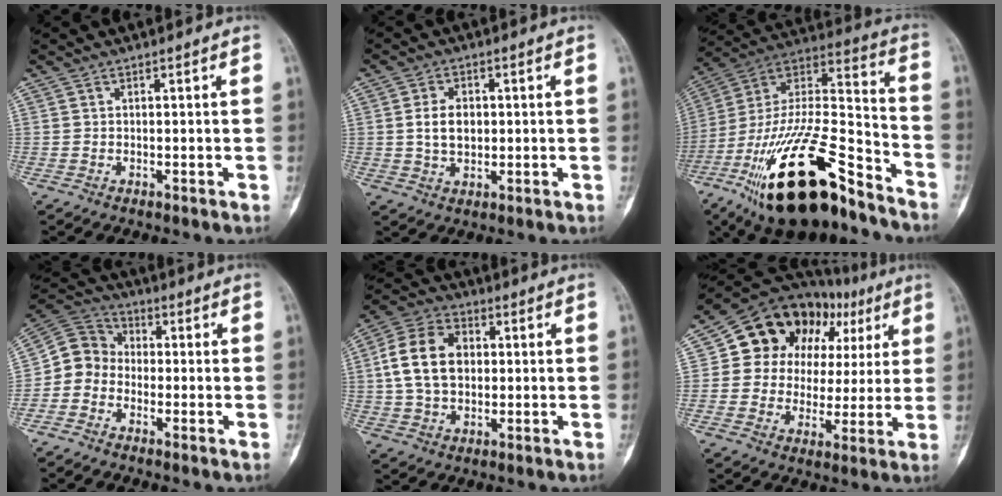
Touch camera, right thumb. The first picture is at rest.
{"total": 7.8, "force": [0.6, 5.3, 5.7], "torque": [-0.087, 0.003, 0.015]}
{"total": 30.9, "force": [-18.4, 11.3, 22.1], "torque": [-0.415, 0.060, -0.314]}
{"total": 7.5, "force": [-1.9, 6.6, 2.8], "torque": [-0.034, 0.045, -0.052]}
{"total": 12.8, "force": [1.3, 9.1, 8.9], "torque": [-0.153, 0.019, 0.019]}
{"total": 19.3, "force": [6.8, 14.7, 10.5], "torque": [-0.095, 0.025, 0.109]}